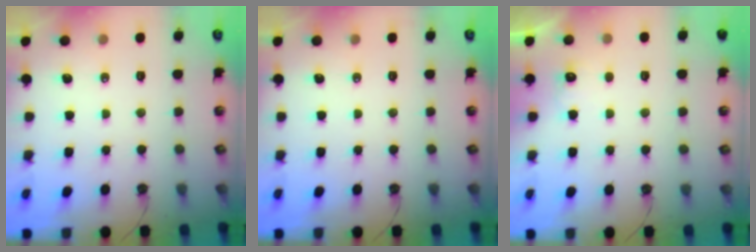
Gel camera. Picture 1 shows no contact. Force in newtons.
{"total": 0.0}
{"total": 6.9, "press": 6.8, "slide": 1.2}